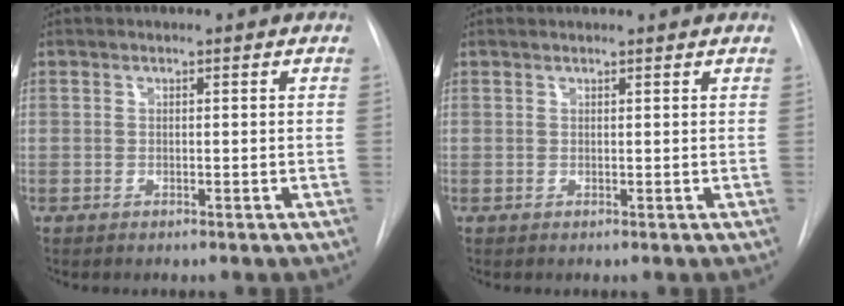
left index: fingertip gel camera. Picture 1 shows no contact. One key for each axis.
{"total": 1.7, "fx": 1.6, "fy": 0.1, "fz": 0.4, "tx": -0.008, "ty": 0.016, "tz": 0.017}